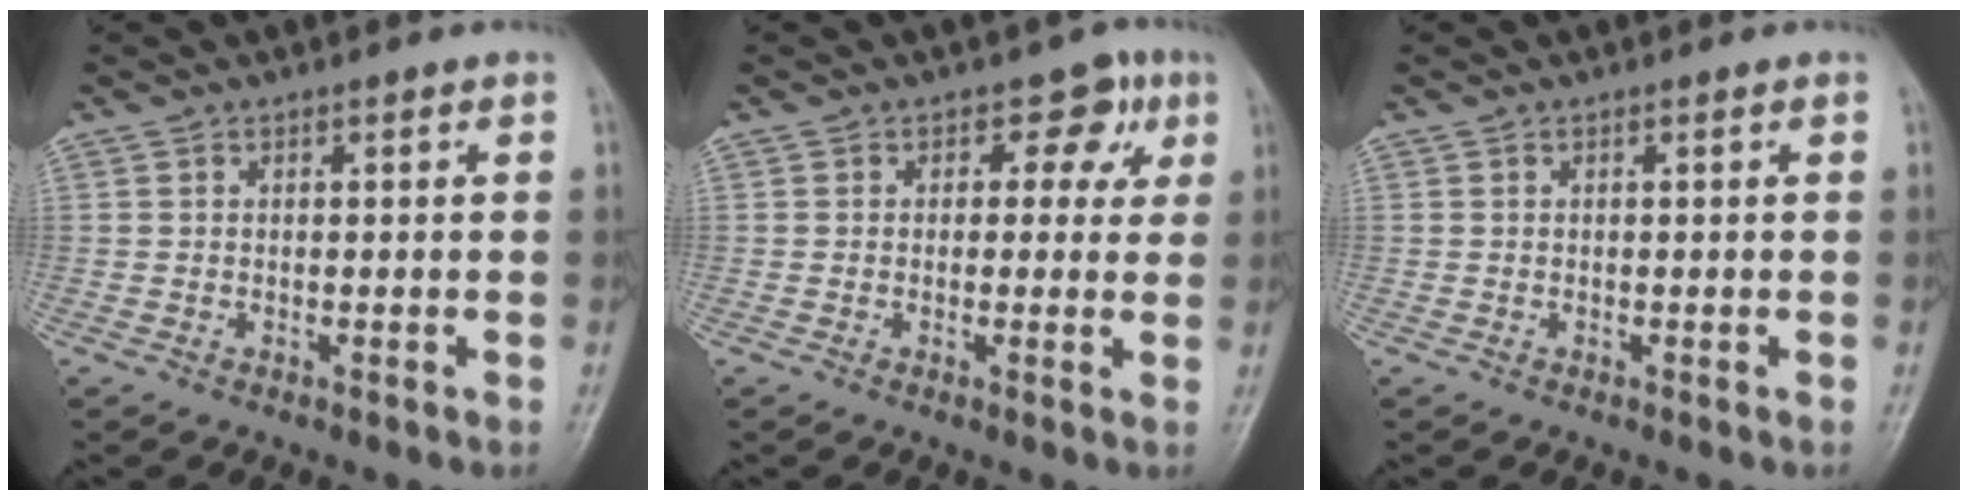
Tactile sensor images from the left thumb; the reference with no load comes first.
{"total": 5.1, "force": [1.8, 3.9, 2.8], "torque": [0.010, 0.001, 0.010]}
{"total": 0.0}